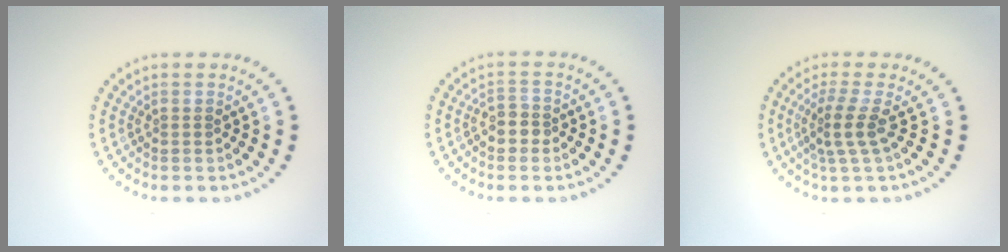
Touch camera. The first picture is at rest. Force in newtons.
{"total": 1.8, "press": 1.7, "slide": 0.6}
{"total": 2.7, "press": 1.9, "slide": 1.9}